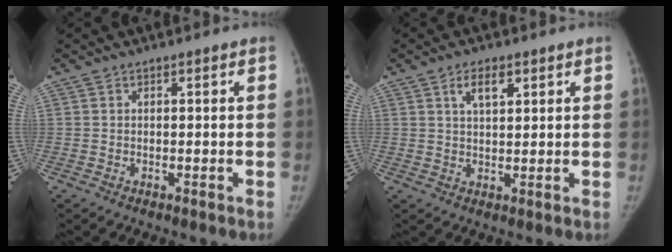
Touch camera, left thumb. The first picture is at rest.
{"total": 4.3, "force": [2.2, 2.0, 3.1], "torque": [-0.046, -0.009, 0.039]}